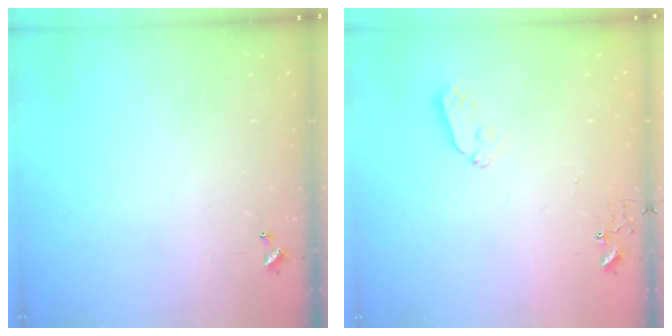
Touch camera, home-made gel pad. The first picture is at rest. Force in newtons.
{"total": 3.7, "press": 3.7, "slide": 0.5}